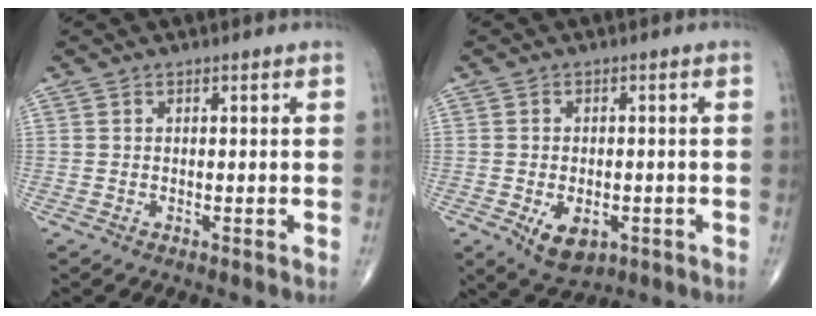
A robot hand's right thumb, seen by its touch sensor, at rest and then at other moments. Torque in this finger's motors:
{"motor_torque": [-0.15, 0.31, 0.24, 0.14, 0.11]}